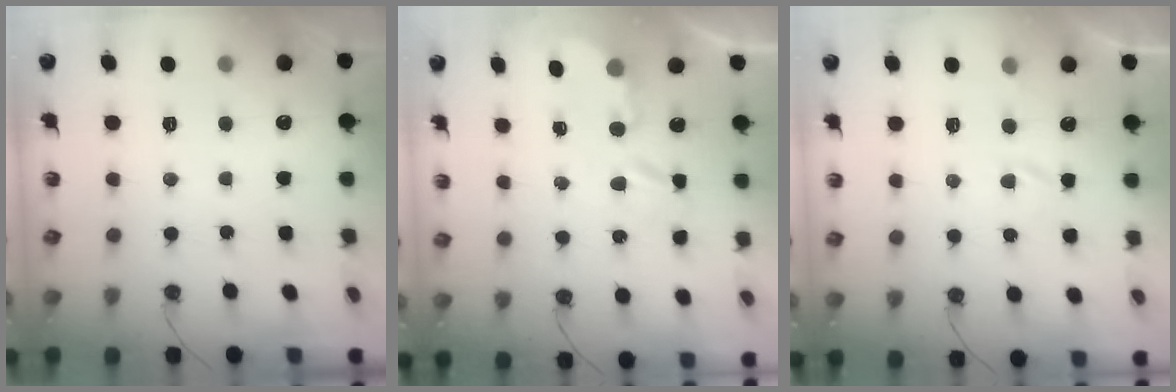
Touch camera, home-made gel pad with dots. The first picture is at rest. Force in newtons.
{"total": 4.5, "press": 4.5, "slide": 0.1}
{"total": 1.9, "press": 1.9, "slide": 0.4}